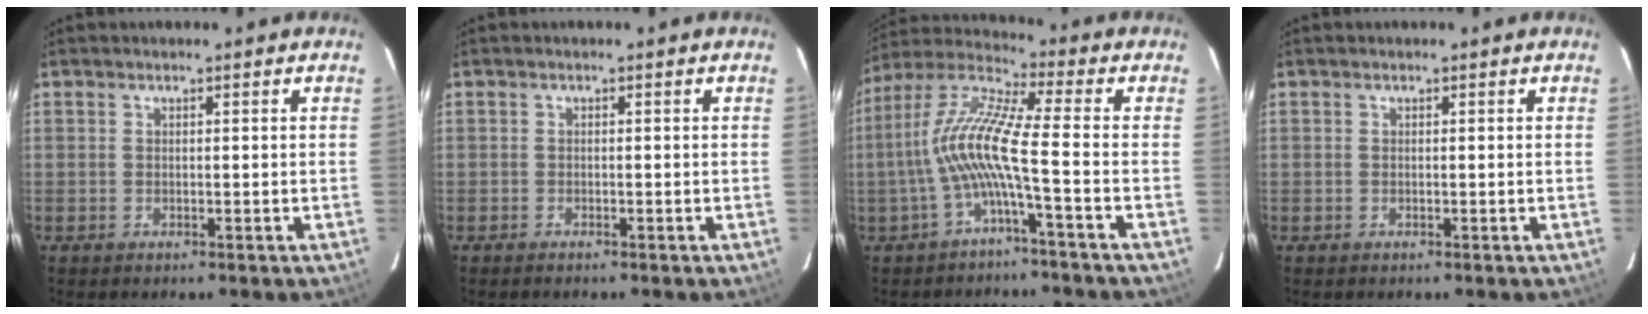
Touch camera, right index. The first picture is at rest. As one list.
[{"total": 0.7, "force": [-0.7, 0.1, 0.2], "torque": [-0.006, -0.002, -0.013]}, {"total": 10.5, "force": [-2.8, -0.2, 10.1], "torque": [-0.213, 0.011, -0.056]}, {"total": 0.0}]